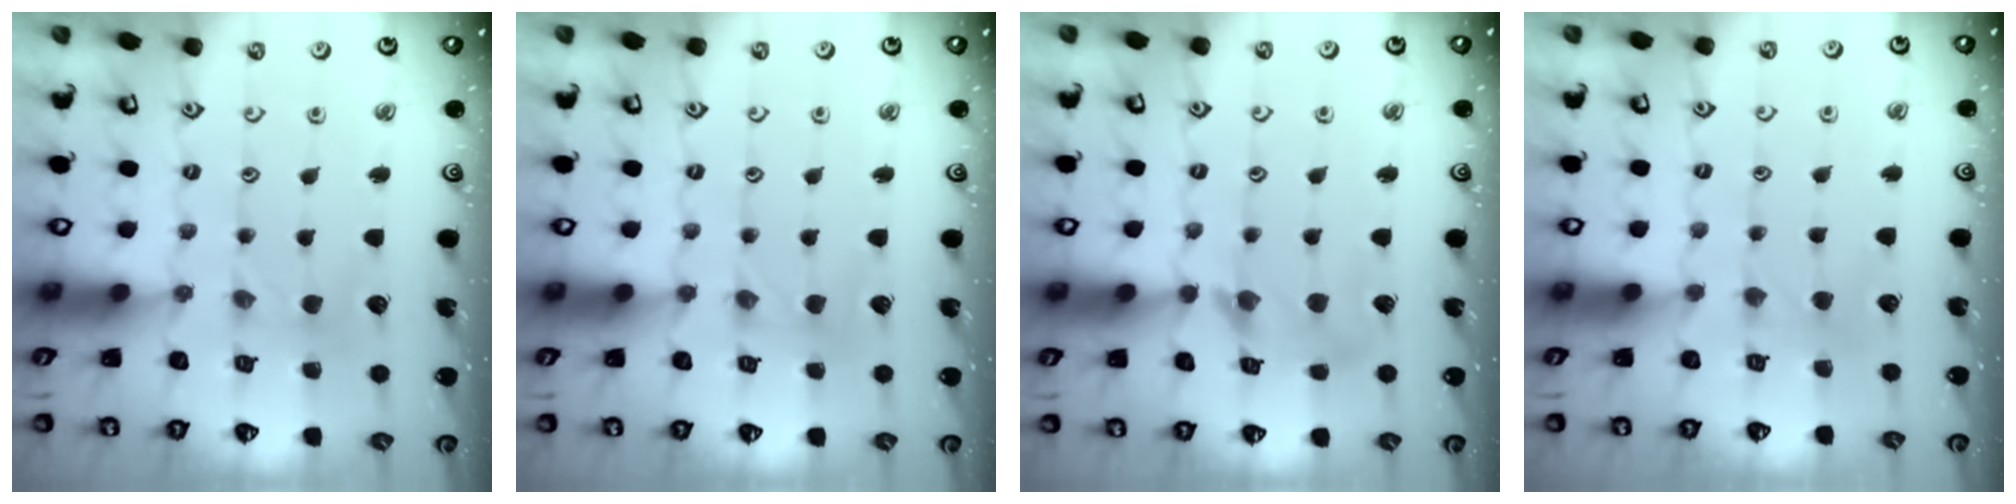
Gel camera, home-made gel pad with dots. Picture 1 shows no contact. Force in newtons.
{"total": 1.1, "press": 1.1, "slide": 0.2}
{"total": 7.8, "press": 7.8, "slide": 0.8}
{"total": 2.3, "press": 2.3, "slide": 0.3}